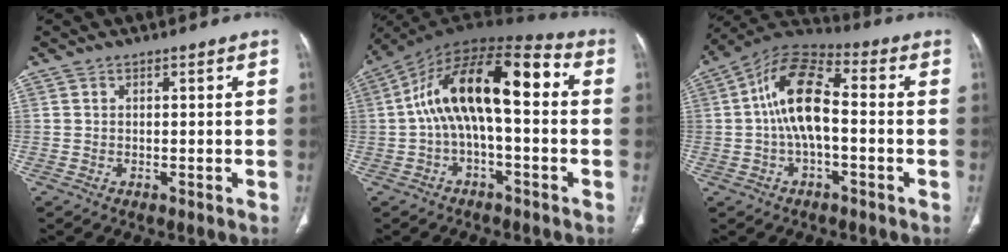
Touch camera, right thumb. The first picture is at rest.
{"total": 17.2, "force": [0.9, 7.4, 15.5], "torque": [-0.254, 0.060, 0.006]}
{"total": 12.9, "force": [-0.3, 6.1, 11.4], "torque": [-0.209, 0.040, -0.017]}